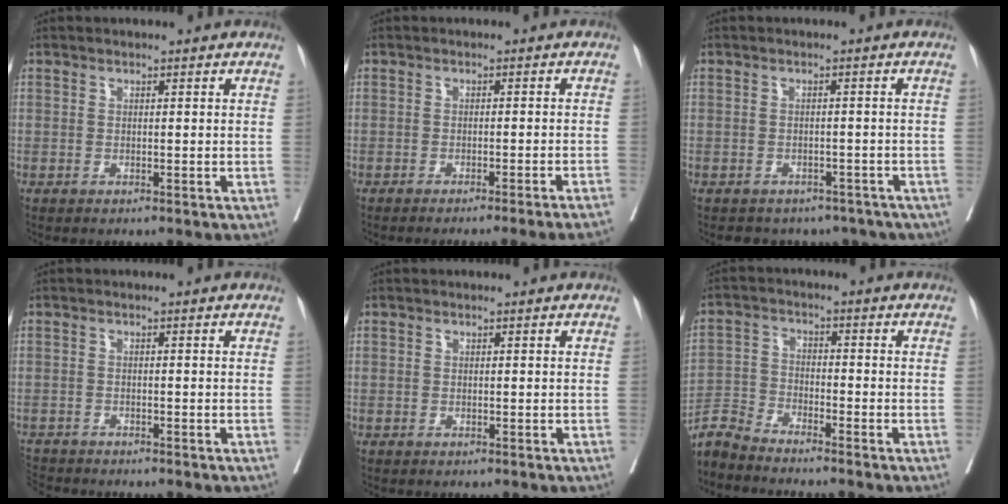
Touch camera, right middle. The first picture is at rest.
{"total": 8.8, "force": [-7.7, -2.1, 3.7], "torque": [-0.018, -0.024, -0.096]}
{"total": 13.0, "force": [-10.4, 6.8, 3.7], "torque": [-0.067, 0.004, -0.107]}
{"total": 3.3, "force": [-3.3, 0.6, -0.3], "torque": [0.000, -0.014, -0.060]}
{"total": 0.0}
{"total": 6.4, "force": [-6.4, -0.4, 0.6], "torque": [-0.014, -0.007, -0.128]}